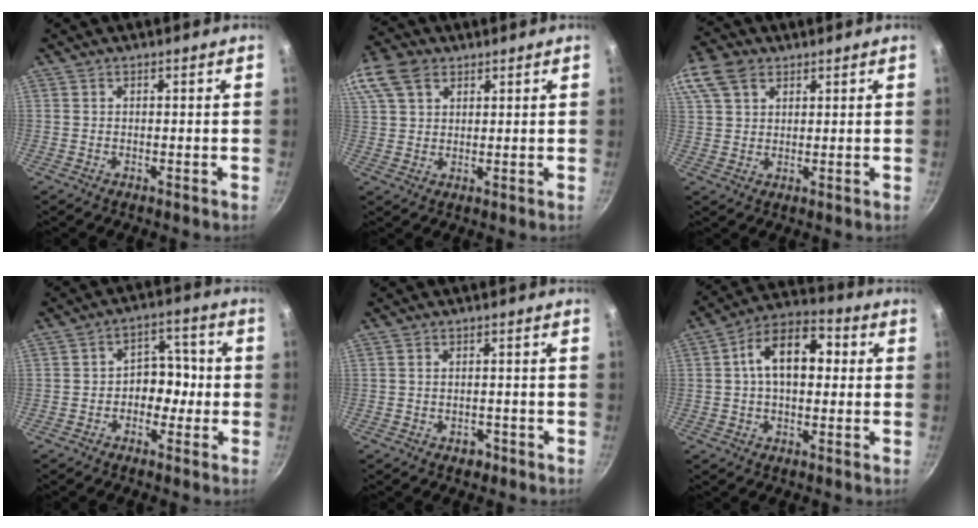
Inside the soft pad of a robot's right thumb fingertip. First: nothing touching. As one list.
[{"total": 13.3, "force": [6.7, 9.0, 7.0], "torque": [-0.158, 0.027, 0.128]}, {"total": 10.7, "force": [5.6, 7.2, 5.7], "torque": [-0.117, 0.017, 0.105]}, {"total": 6.6, "force": [-1.2, 5.1, 4.1], "torque": [0.003, 0.031, -0.025]}, {"total": 2.1, "force": [-1.1, 1.4, 1.0], "torque": [-0.008, 0.015, -0.008]}, {"total": 12.7, "force": [1.7, 7.7, 9.9], "torque": [-0.121, 0.032, 0.010]}]